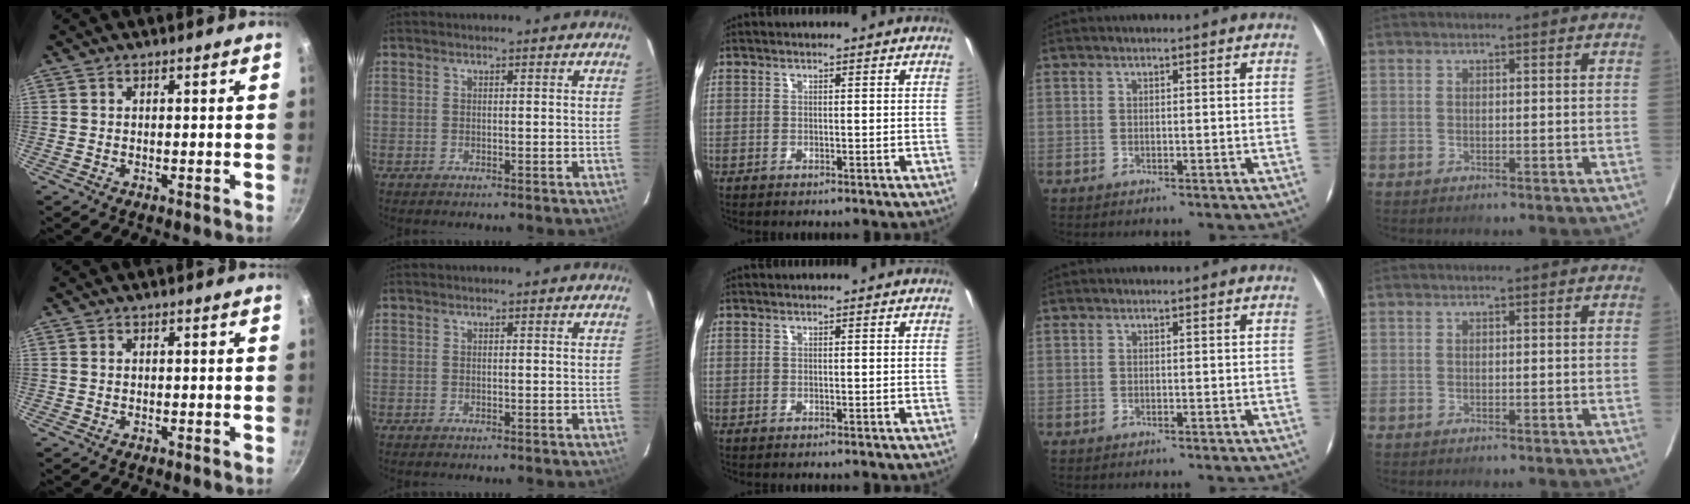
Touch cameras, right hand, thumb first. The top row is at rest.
{}